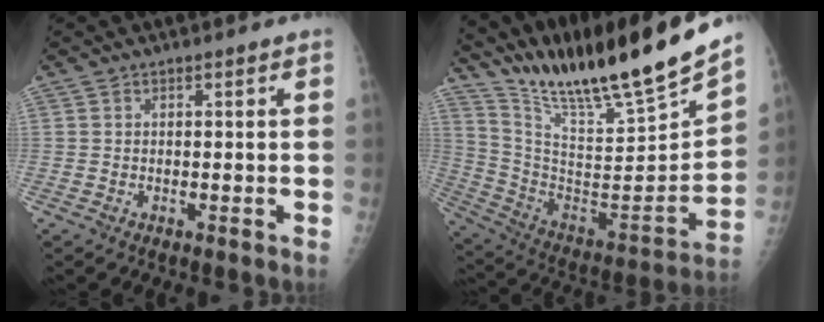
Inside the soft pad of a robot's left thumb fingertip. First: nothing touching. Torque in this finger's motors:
{"motor_torque": [1.49, -1.12, 1.40, -1.37, 0.07]}